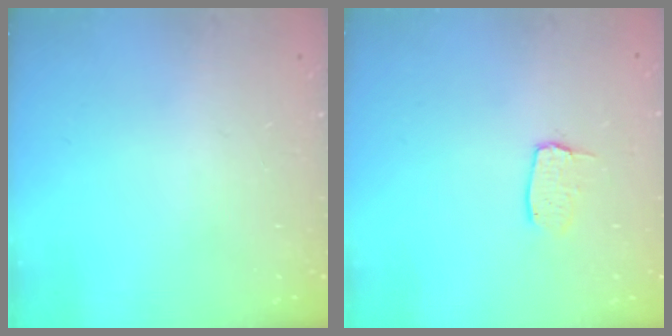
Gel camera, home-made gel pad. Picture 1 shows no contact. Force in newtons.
{"total": 5.6, "press": 5.6, "slide": 0.4}